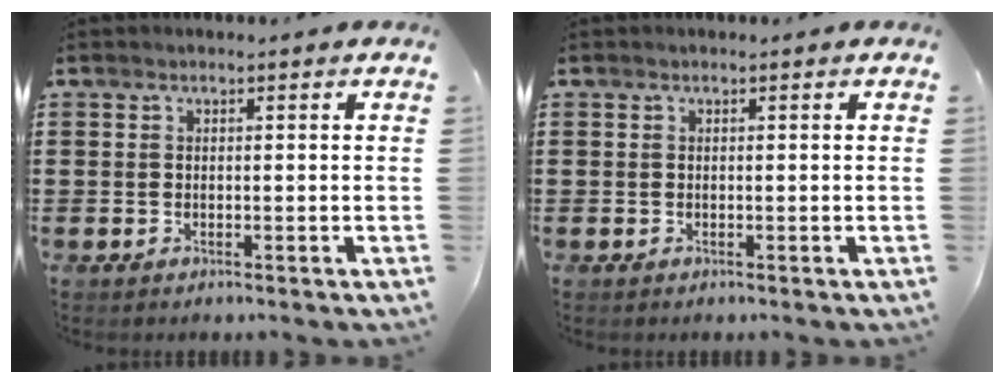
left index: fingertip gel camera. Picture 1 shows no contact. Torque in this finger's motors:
{"motor_torque": [0.00, 0.00, 0.00, 0.00]}